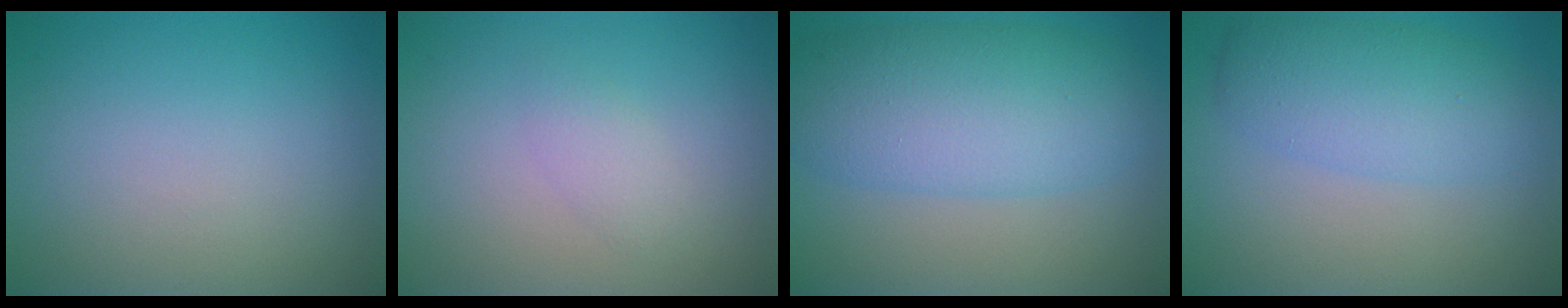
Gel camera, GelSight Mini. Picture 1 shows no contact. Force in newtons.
{"total": 1.3, "press": 1.3, "slide": 0.1}
{"total": 8.0, "press": 8.0, "slide": 0.2}
{"total": 4.9, "press": 4.9, "slide": 0.1}